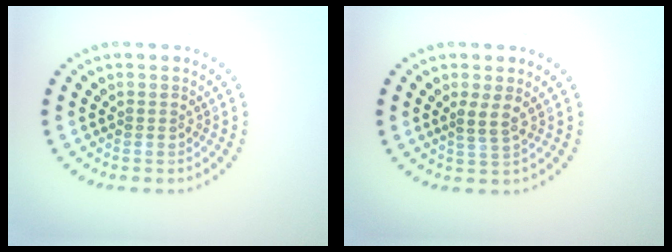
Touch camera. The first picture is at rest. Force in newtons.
{"total": 1.7, "press": 1.3, "slide": 1.1}